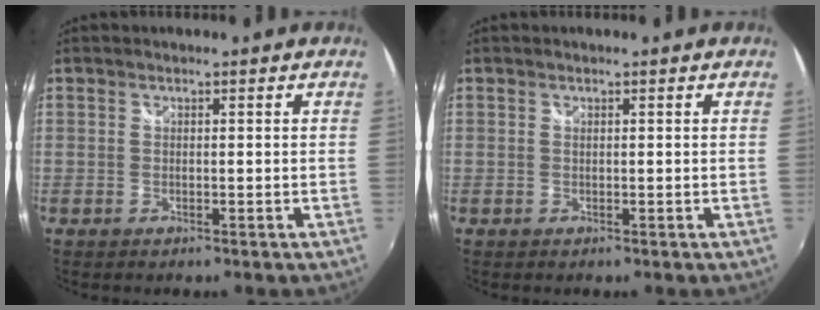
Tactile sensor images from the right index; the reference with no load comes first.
{"total": 0.0}